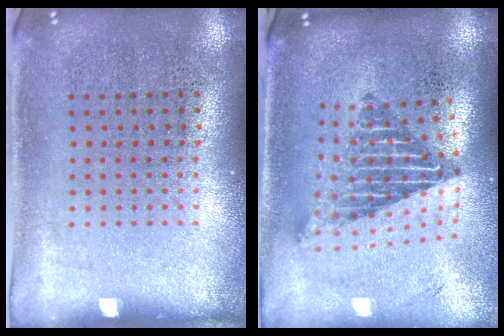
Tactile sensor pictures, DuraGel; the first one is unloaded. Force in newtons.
{"total": 2.1, "press": 1.5, "slide": 1.5}